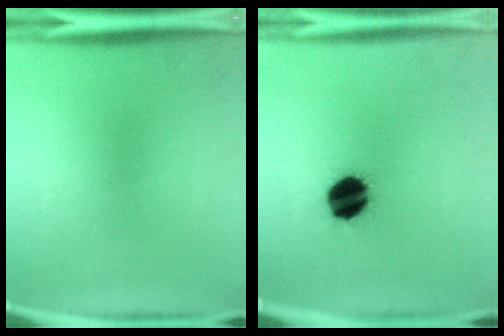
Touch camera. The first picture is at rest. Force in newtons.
{"total": 12.1}